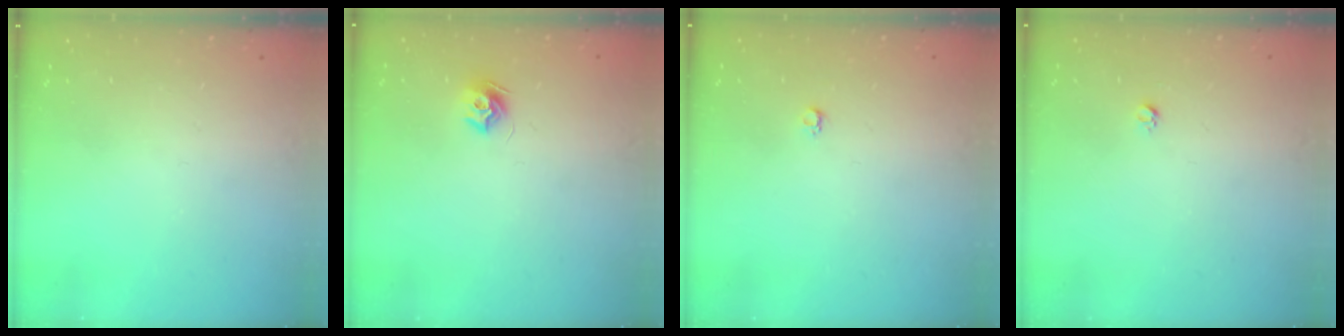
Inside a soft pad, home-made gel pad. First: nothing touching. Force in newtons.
{"total": 7.6, "press": 7.6, "slide": 0.2}
{"total": 2.6, "press": 2.6, "slide": 0.4}
{"total": 3.1, "press": 3.1, "slide": 0.3}